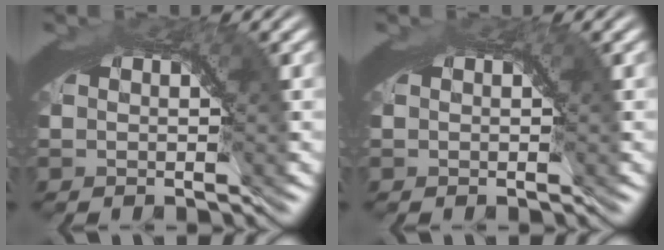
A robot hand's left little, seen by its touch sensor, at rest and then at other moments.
{"total": 0.0}